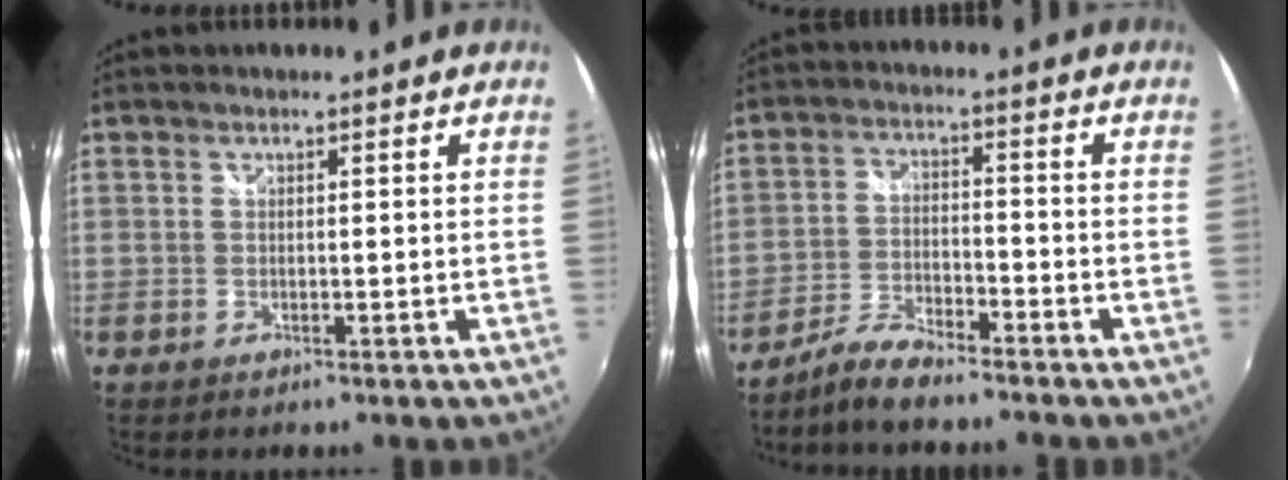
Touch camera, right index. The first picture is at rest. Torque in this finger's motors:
{"motor_torque": [-0.04, -0.06, 0.15, 0.03]}